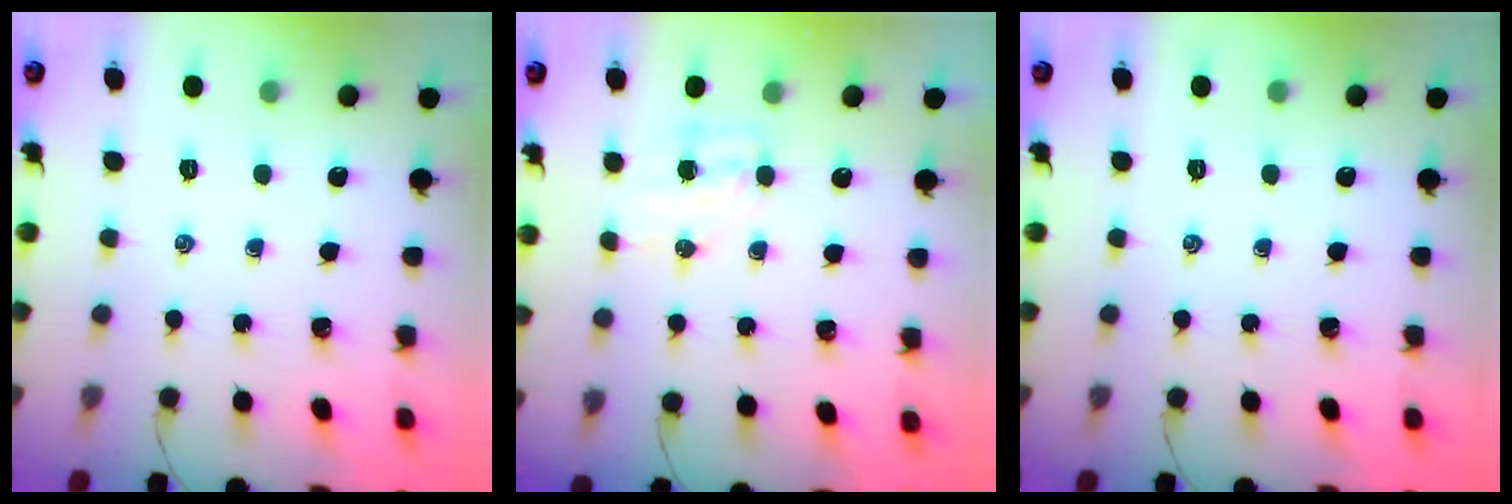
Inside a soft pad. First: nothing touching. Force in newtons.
{"total": 4.3, "press": 4.3, "slide": 0.5}
{"total": 0.0}